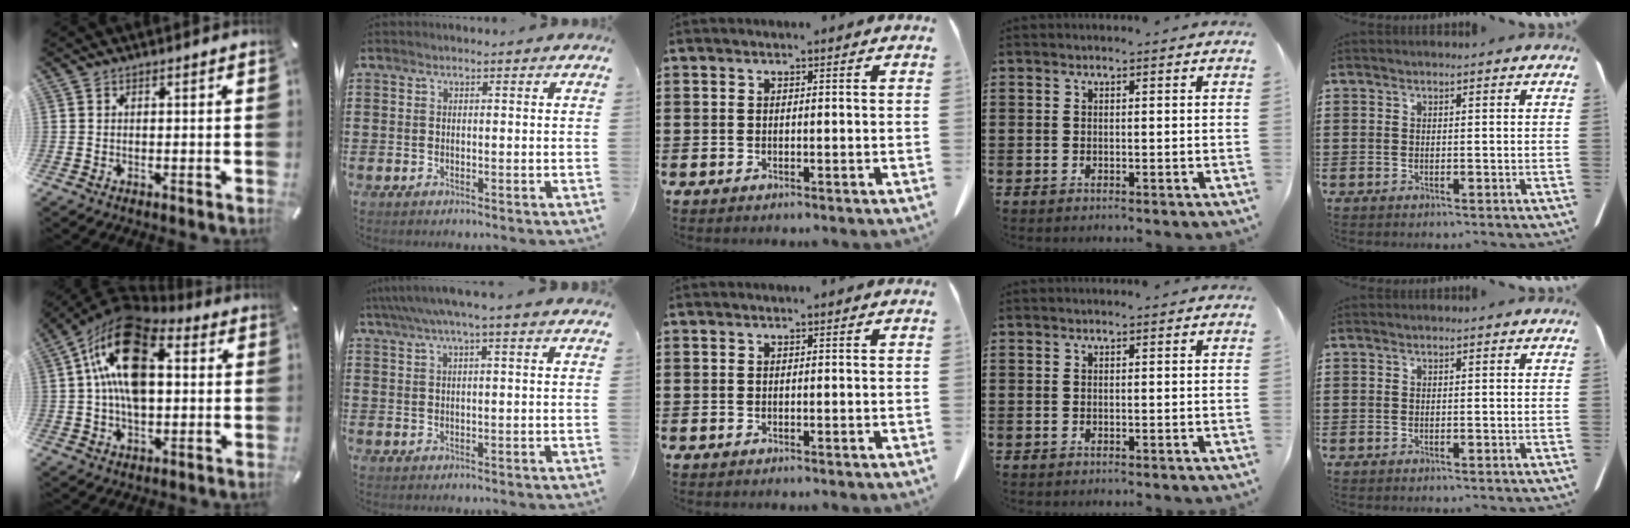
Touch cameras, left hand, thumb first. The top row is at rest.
{"thumb": {"total": 18.7, "force": [4.8, 11.6, 13.9], "torque": [-0.272, -0.004, 0.083]}, "index": {"total": 3.2, "force": [2.2, -0.2, 2.3], "torque": [-0.051, 0.000, 0.038]}}